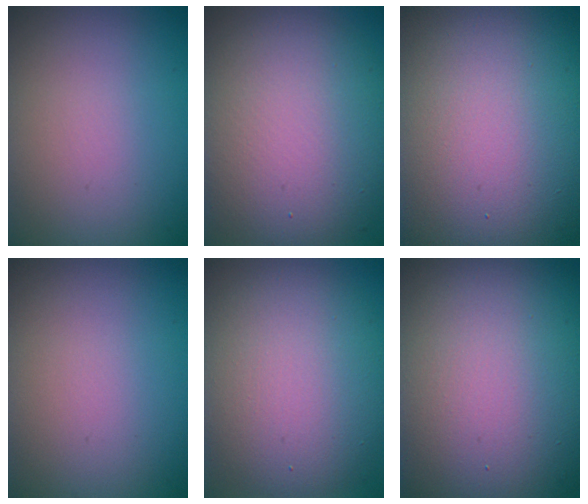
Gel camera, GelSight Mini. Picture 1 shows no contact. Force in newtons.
{"total": 10.5, "press": 10.5, "slide": 0.9}
{"total": 19.0, "press": 19.0, "slide": 1.0}
{"total": 0.0}
{"total": 9.2, "press": 9.2, "slide": 0.7}
{"total": 17.4, "press": 17.3, "slide": 1.0}